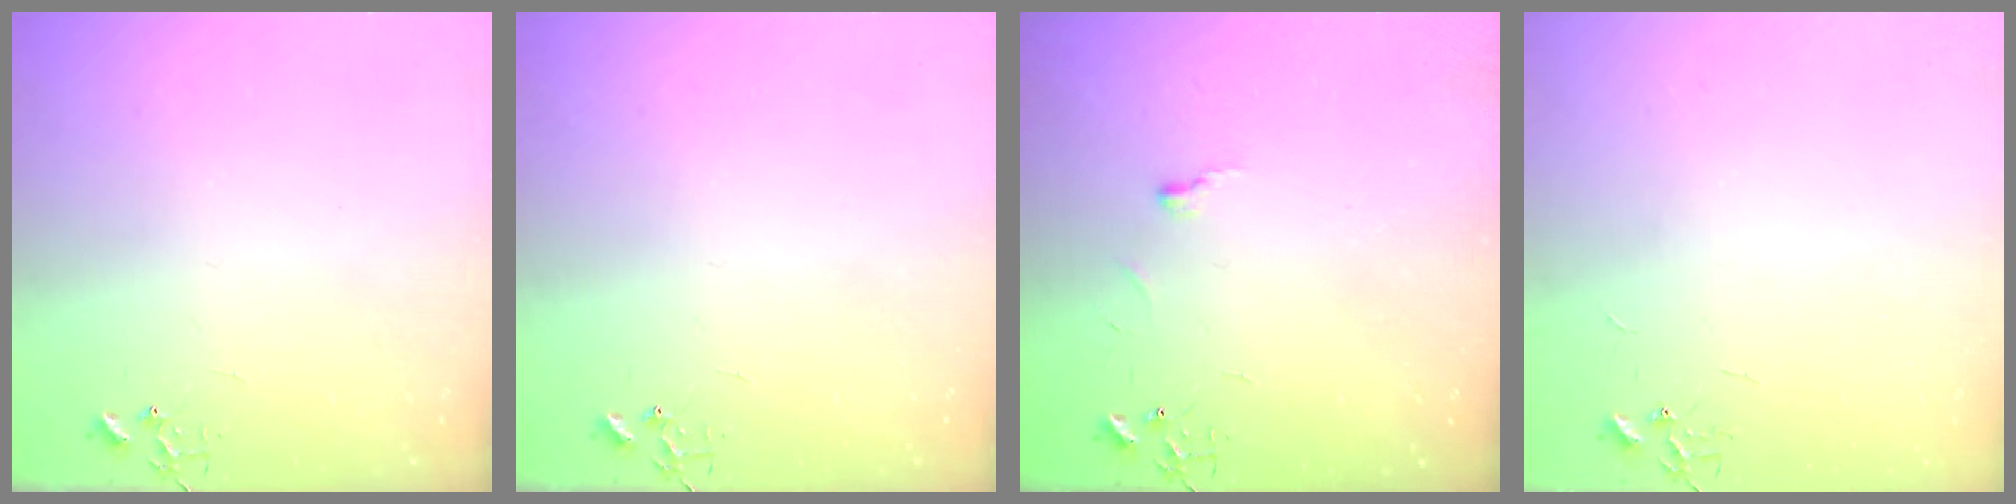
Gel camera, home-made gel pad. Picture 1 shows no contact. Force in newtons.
{"total": 0.0}
{"total": 3.8, "press": 3.8, "slide": 0.5}
{"total": 2.2, "press": 2.2, "slide": 0.3}